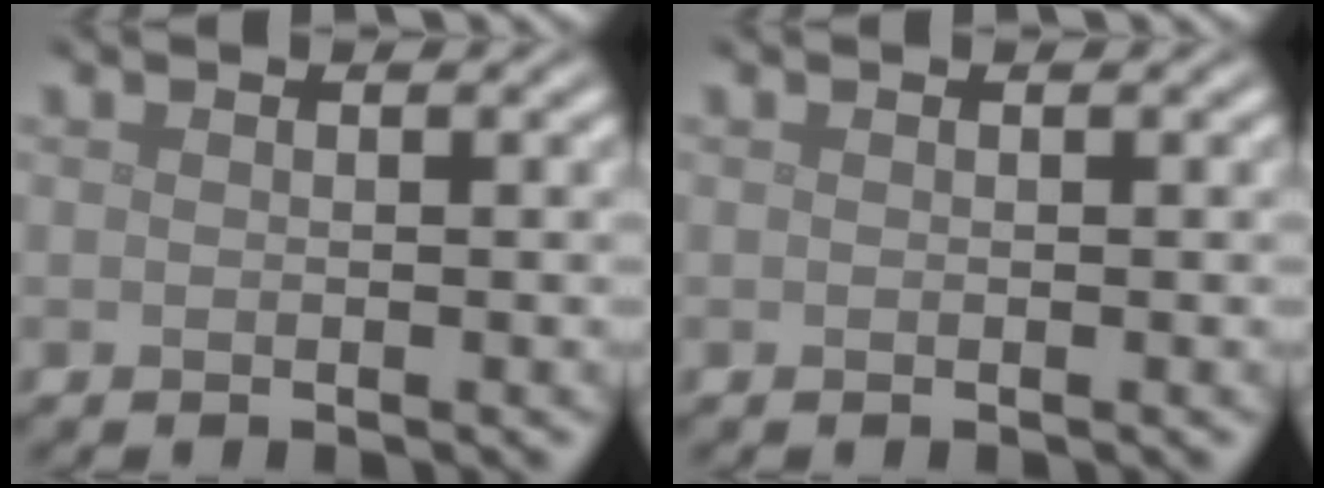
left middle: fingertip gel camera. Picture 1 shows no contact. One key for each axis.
{"total": 0.0}